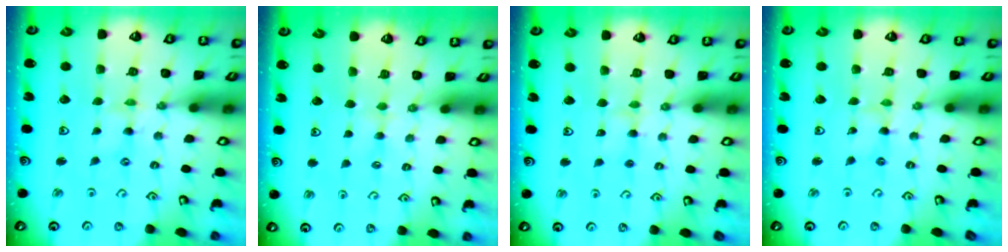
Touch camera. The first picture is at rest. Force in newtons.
{"total": 2.0, "press": 2.0, "slide": 0.4}
{"total": 3.5, "press": 3.5, "slide": 0.5}
{"total": 0.0}